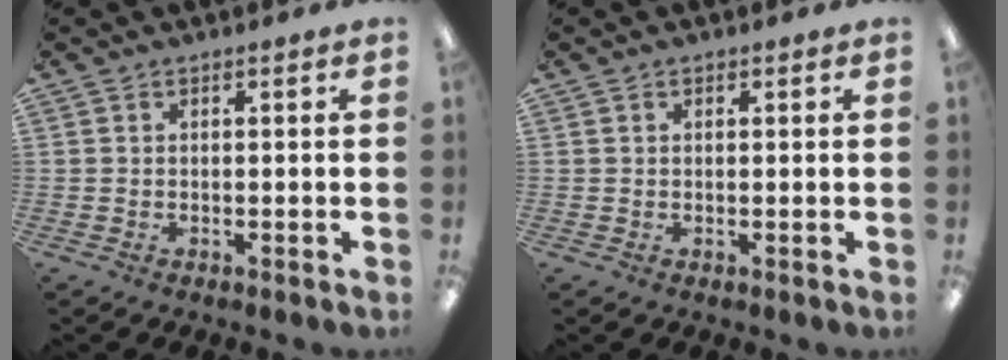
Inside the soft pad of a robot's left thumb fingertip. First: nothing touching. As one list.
[{"total": 0.6, "force": [0.4, 0.4, 0.3], "torque": [-0.005, 0.004, 0.006]}]